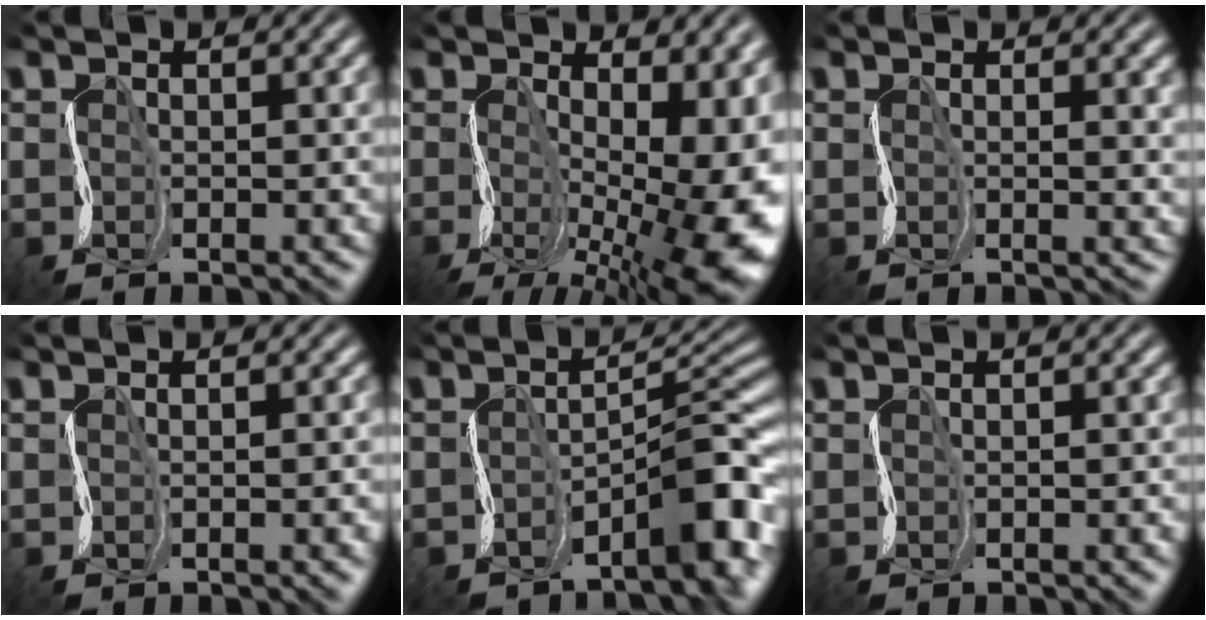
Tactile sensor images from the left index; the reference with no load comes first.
{"total": 16.3, "force": [-3.0, 8.6, 13.6], "torque": [-0.189, -0.021, -0.018]}
{"total": 3.0, "force": [0.7, 1.5, 2.5], "torque": [-0.008, 0.006, 0.011]}
{"total": 4.1, "force": [-0.1, 2.0, 3.6], "torque": [-0.018, 0.012, 0.001]}
{"total": 5.8, "force": [-3.2, 1.6, 4.5], "torque": [-0.048, 0.018, -0.056]}
{"total": 1.4, "force": [0.2, 0.7, 1.2], "torque": [0.001, 0.006, 0.003]}